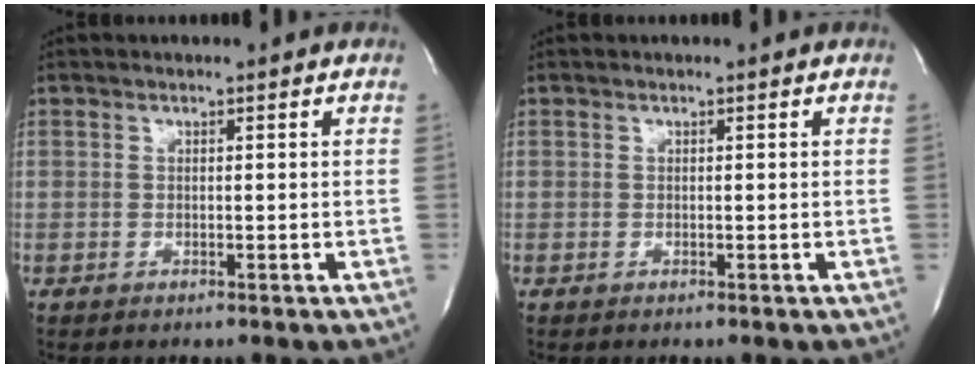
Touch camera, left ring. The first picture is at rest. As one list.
[{"total": 0.0}]